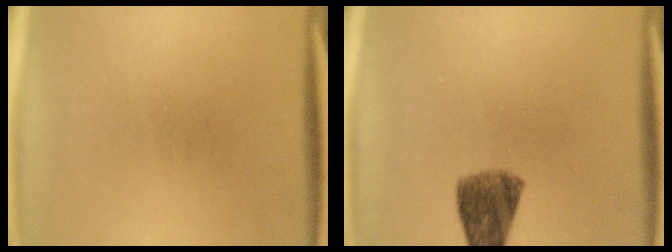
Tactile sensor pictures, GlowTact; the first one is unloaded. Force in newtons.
{"total": 7.4}